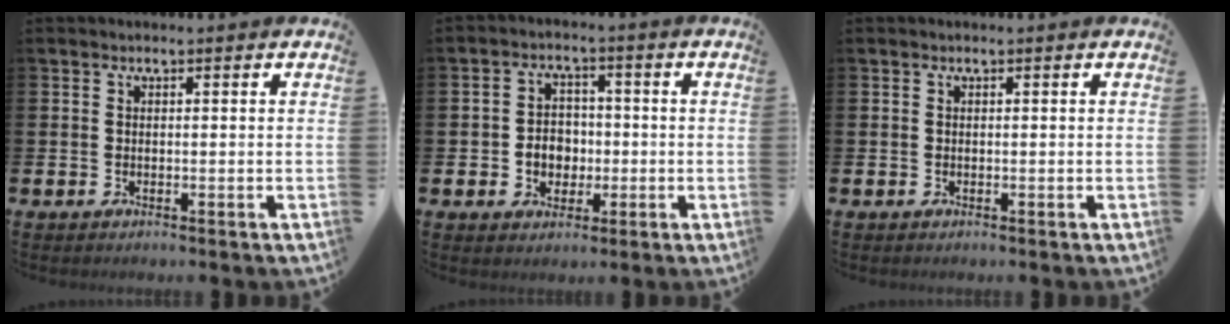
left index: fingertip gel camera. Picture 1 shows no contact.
{"total": 3.9, "force": [-0.7, 3.4, 1.7], "torque": [-0.027, 0.004, -0.022]}
{"total": 0.0}